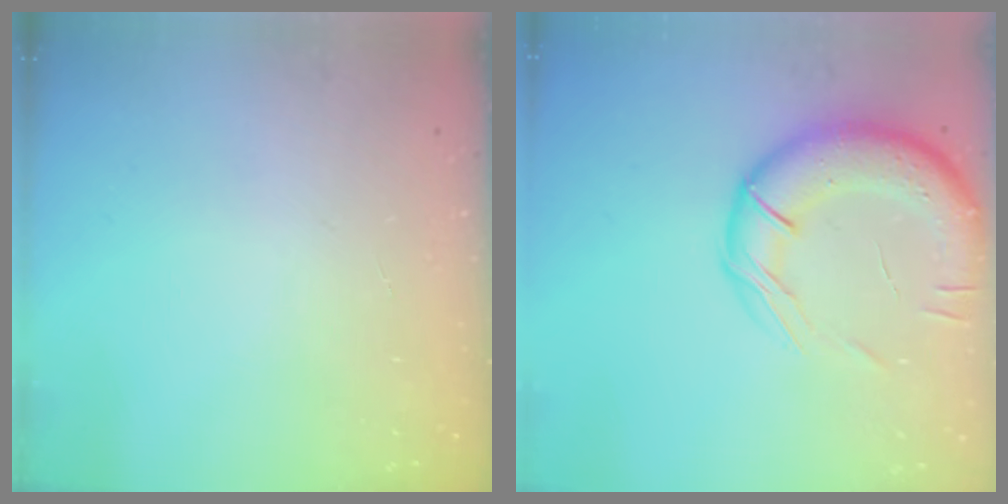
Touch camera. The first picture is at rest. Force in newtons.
{"total": 17.3, "press": 16.9, "slide": 3.5}